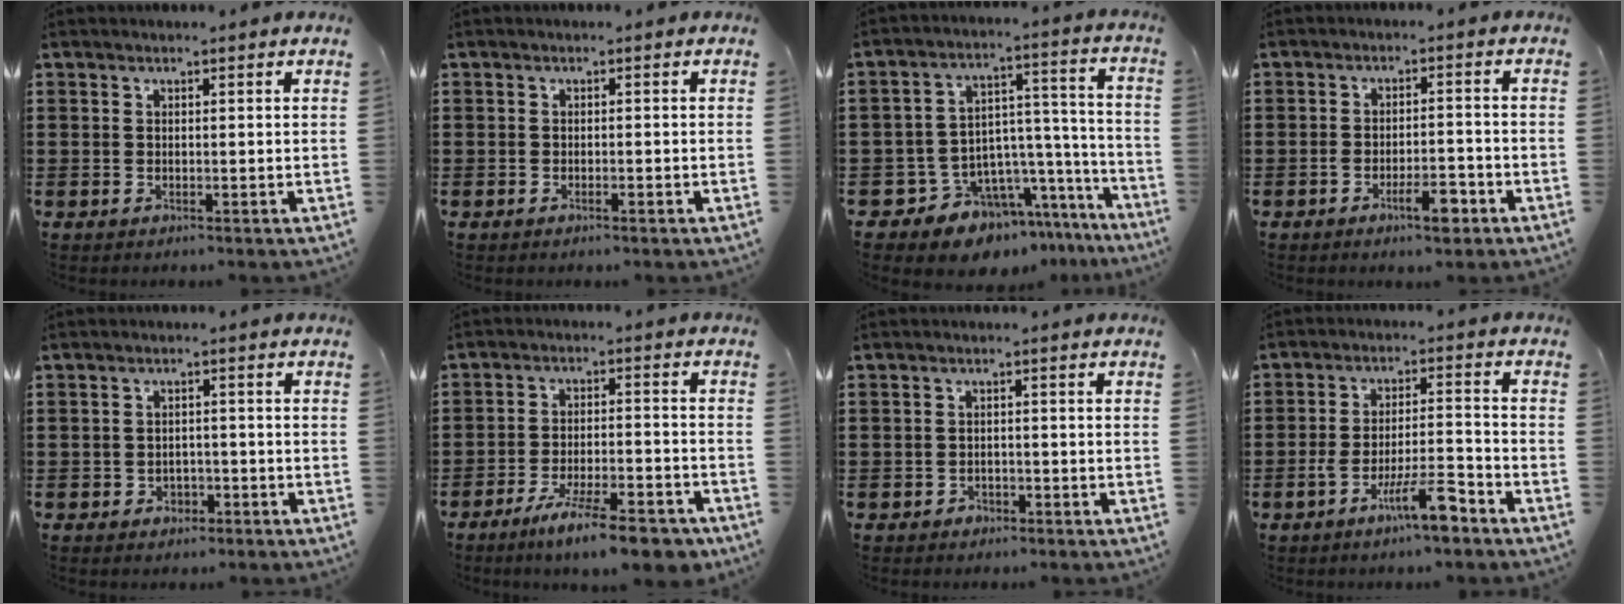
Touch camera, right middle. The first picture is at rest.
{"total": 0.6, "force": [-0.4, 0.1, 0.5], "torque": [-0.011, -0.003, -0.007]}
{"total": 9.3, "force": [-7.7, 4.9, 1.7], "torque": [-0.055, 0.007, -0.141]}
{"total": 4.9, "force": [-3.0, 1.5, 3.6], "torque": [-0.061, 0.007, -0.056]}
{"total": 1.7, "force": [-1.3, 1.1, 0.3], "torque": [-0.014, -0.002, -0.029]}
{"total": 9.9, "force": [-7.8, 1.3, 6.0], "torque": [-0.096, 0.011, -0.140]}
{"total": 1.3, "force": [-1.1, 0.7, 0.0], "torque": [-0.007, -0.001, -0.025]}
{"total": 8.5, "force": [-5.1, 1.8, 6.6], "torque": [-0.127, 0.003, -0.095]}